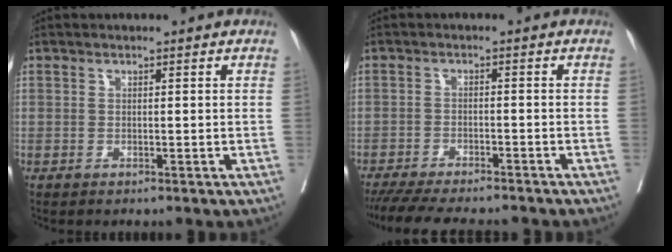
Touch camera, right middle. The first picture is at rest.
{"total": 13.5, "force": [-11.9, 2.3, 5.8], "torque": [-0.100, -0.020, -0.168]}